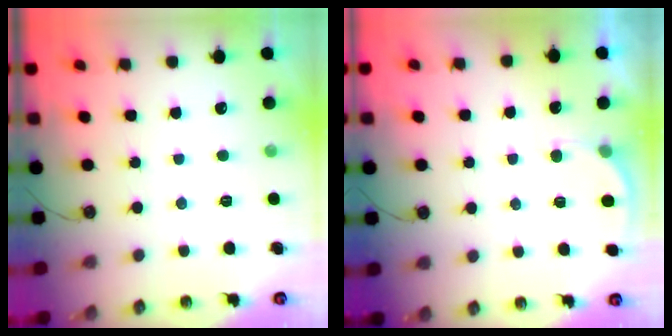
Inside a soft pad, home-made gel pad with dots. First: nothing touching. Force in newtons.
{"total": 3.7, "press": 3.7, "slide": 0.2}